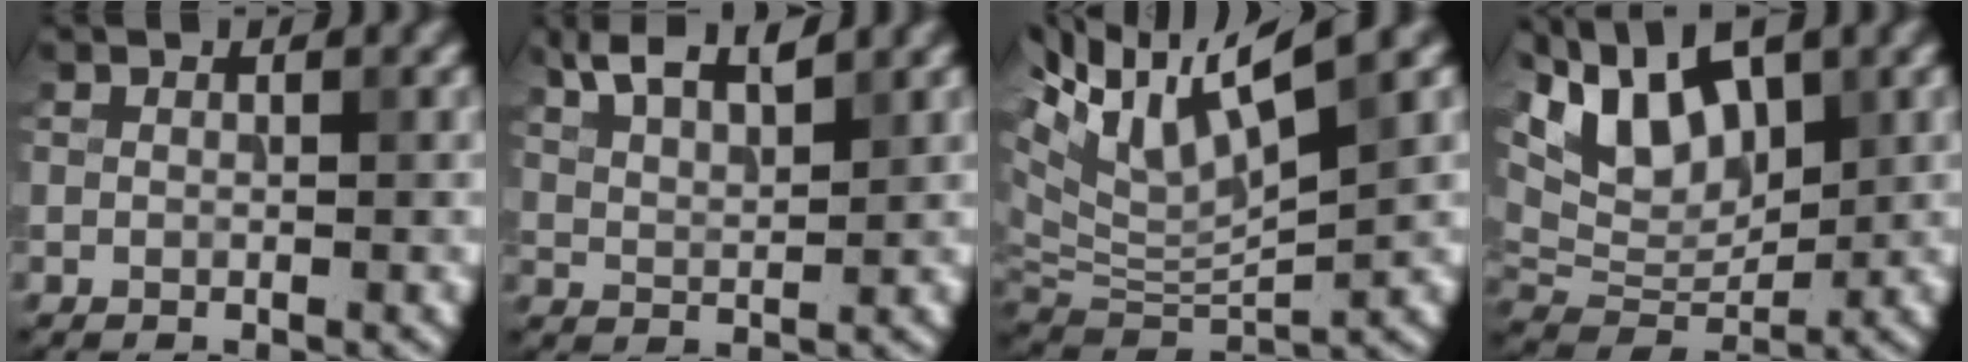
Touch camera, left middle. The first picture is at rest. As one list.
[{"total": 4.6, "force": [3.5, 1.3, 2.8], "torque": [-0.057, 0.016, 0.059]}, {"total": 10.5, "force": [5.3, 3.2, 8.5], "torque": [-0.177, 0.015, 0.095]}, {"total": 9.4, "force": [5.1, 4.5, 6.4], "torque": [-0.121, 0.008, 0.089]}]